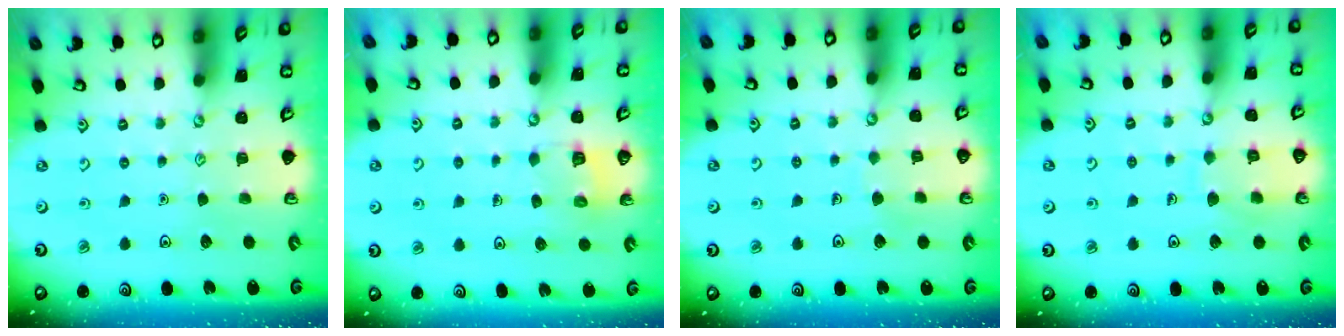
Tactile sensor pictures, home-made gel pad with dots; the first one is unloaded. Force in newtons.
{"total": 5.2, "press": 5.1, "slide": 0.4}
{"total": 3.7, "press": 3.7, "slide": 0.2}
{"total": 7.3, "press": 7.2, "slide": 0.7}